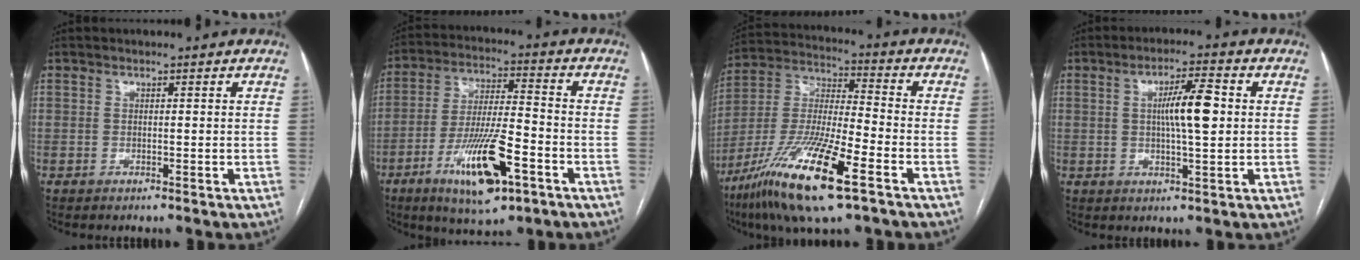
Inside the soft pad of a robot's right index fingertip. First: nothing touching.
{"total": 14.2, "force": [-6.6, 3.1, 12.2], "torque": [-0.231, -0.013, -0.107]}
{"total": 18.8, "force": [-10.0, 2.4, 15.8], "torque": [-0.335, -0.039, -0.185]}
{"total": 7.4, "force": [0.9, 1.0, 7.2], "torque": [-0.126, 0.010, 0.014]}